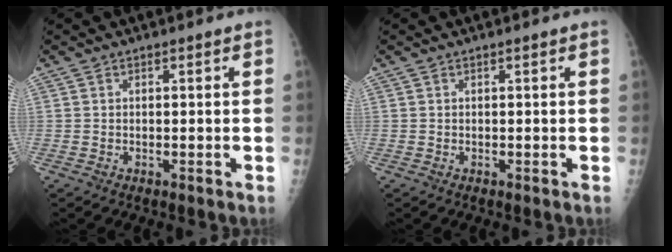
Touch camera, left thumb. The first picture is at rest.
{"total": 0.0}